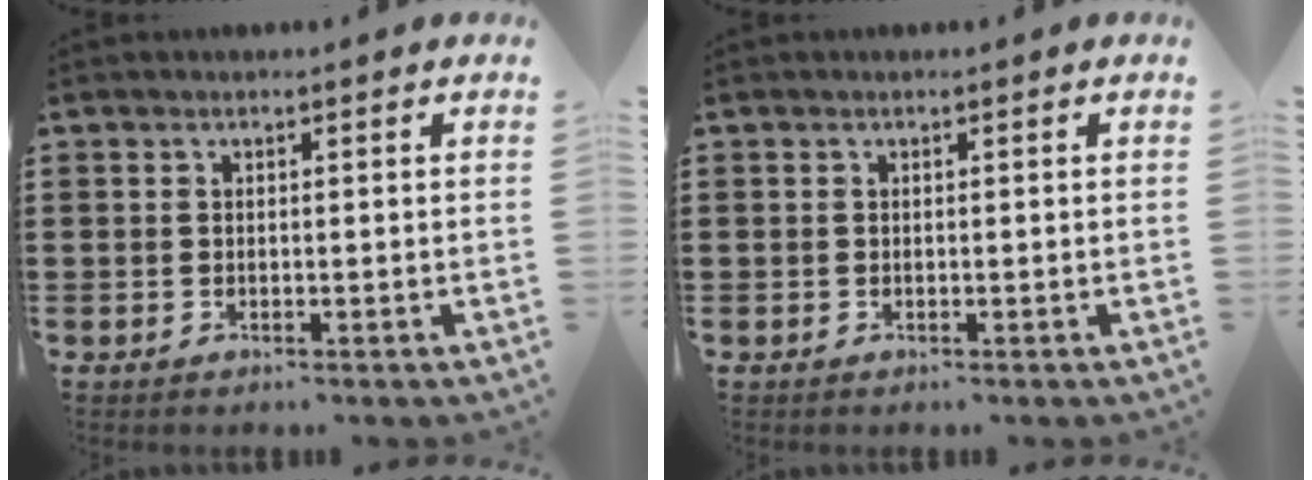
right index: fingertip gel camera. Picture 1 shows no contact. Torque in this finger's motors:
{"motor_torque": [1.06, 1.08, 0.00, 0.01]}